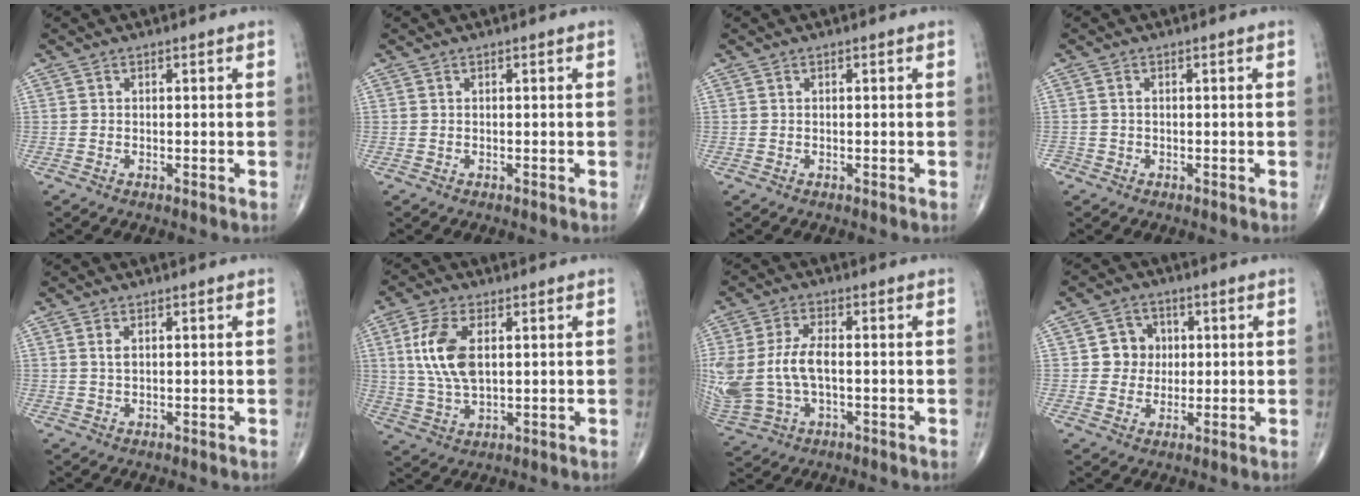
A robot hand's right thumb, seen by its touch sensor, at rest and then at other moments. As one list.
[{"total": 0.0}, {"total": 0.0}, {"total": 1.0, "force": [-0.3, 0.9, 0.3], "torque": [0.000, 0.002, -0.008]}, {"total": 1.5, "force": [0.6, 0.7, 1.2], "torque": [-0.026, 0.000, 0.015]}, {"total": 10.4, "force": [2.3, 5.3, 8.6], "torque": [-0.183, -0.006, 0.048]}, {"total": 13.0, "force": [-0.5, 7.4, 10.7], "torque": [-0.258, 0.009, 0.000]}, {"total": 6.0, "force": [1.0, 5.6, 1.9], "torque": [0.007, 0.005, 0.012]}]